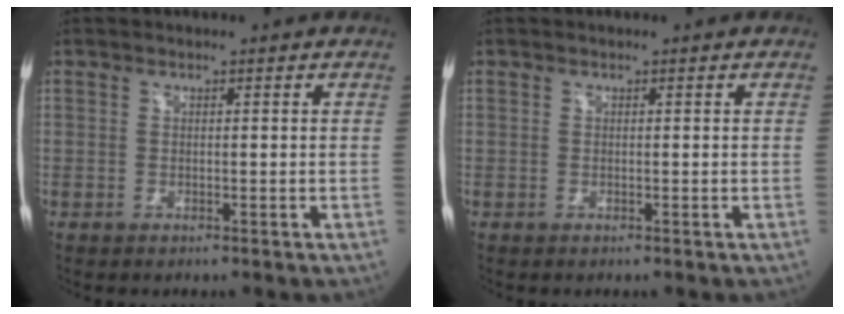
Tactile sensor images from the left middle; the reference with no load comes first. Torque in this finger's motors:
{"motor_torque": [0.02, 0.02, 0.01, 0.00]}